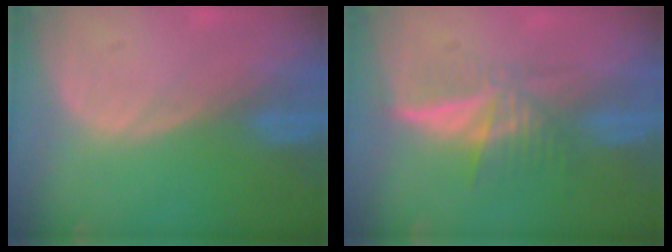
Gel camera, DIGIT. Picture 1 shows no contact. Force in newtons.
{"total": 6.0, "press": 5.3, "slide": 2.9}